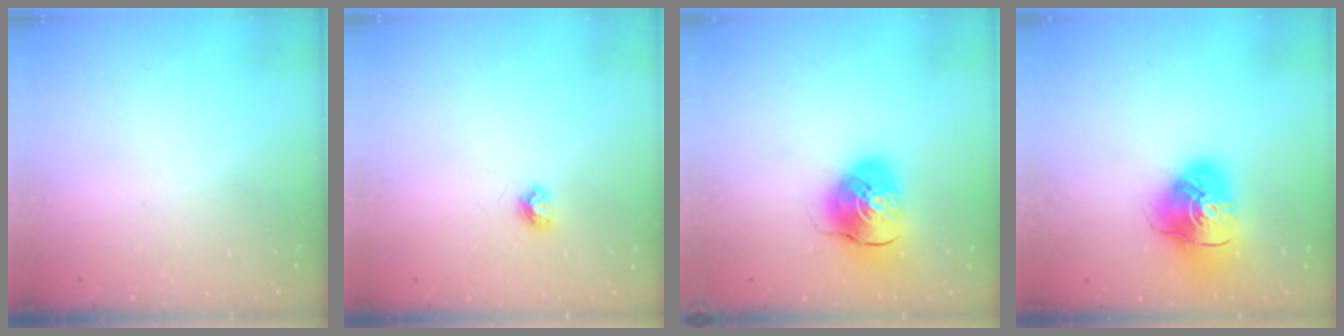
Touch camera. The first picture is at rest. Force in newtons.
{"total": 4.0, "press": 4.0, "slide": 0.4}
{"total": 10.8, "press": 10.6, "slide": 2.0}
{"total": 13.0, "press": 12.8, "slide": 1.9}